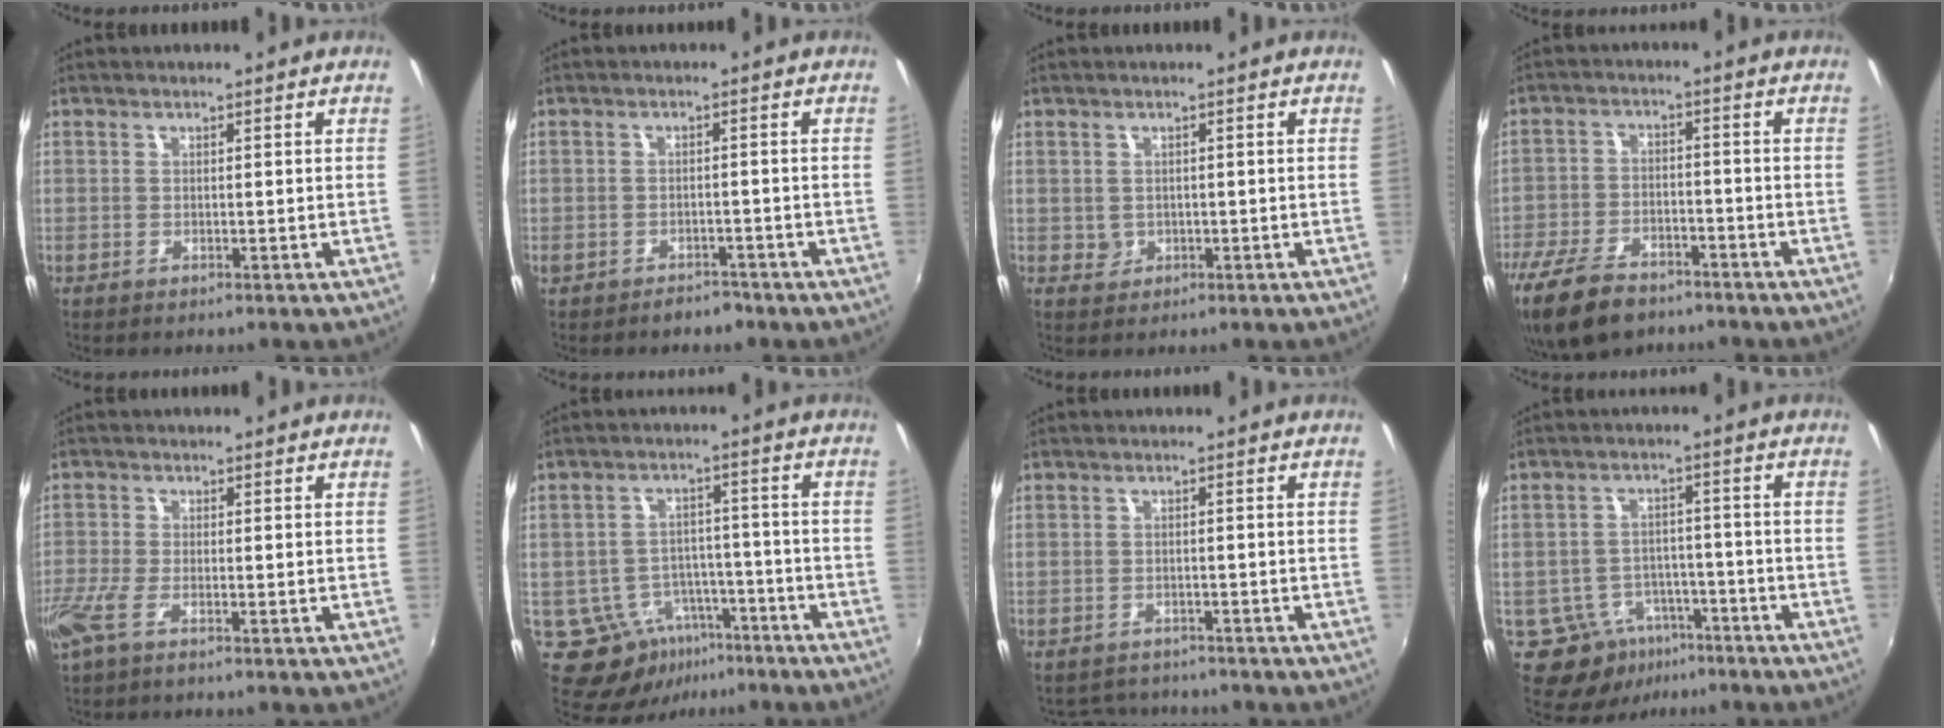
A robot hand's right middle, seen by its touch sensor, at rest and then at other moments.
{"total": 3.5, "force": [-2.7, 2.0, 0.9], "torque": [-0.025, -0.004, -0.038]}
{"total": 1.8, "force": [0.1, 1.7, 0.4], "torque": [-0.002, 0.001, 0.003]}
{"total": 13.4, "force": [-9.6, 6.5, 6.8], "torque": [-0.169, -0.028, -0.174]}
{"total": 5.0, "force": [-2.7, 1.4, 3.9], "torque": [-0.096, -0.015, -0.053]}
{"total": 9.6, "force": [-5.3, 7.1, 3.4], "torque": [-0.072, 0.017, -0.062]}
{"total": 4.7, "force": [-4.3, 1.8, 0.4], "torque": [-0.021, -0.003, -0.066]}
{"total": 9.0, "force": [-5.3, 6.7, 2.8], "torque": [-0.063, 0.014, -0.065]}